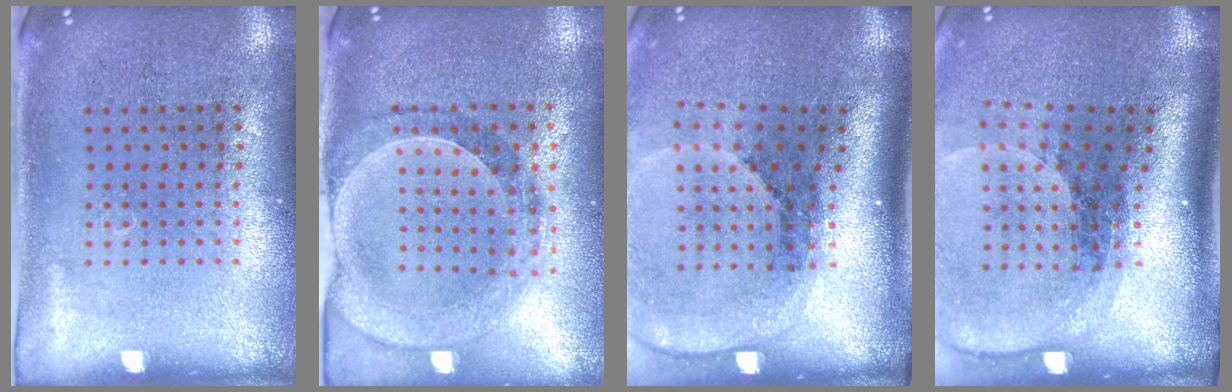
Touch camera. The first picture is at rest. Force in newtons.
{"total": 1.0, "press": 0.9, "slide": 0.2}
{"total": 2.8, "press": 1.9, "slide": 2.1}
{"total": 2.4, "press": 1.7, "slide": 1.7}